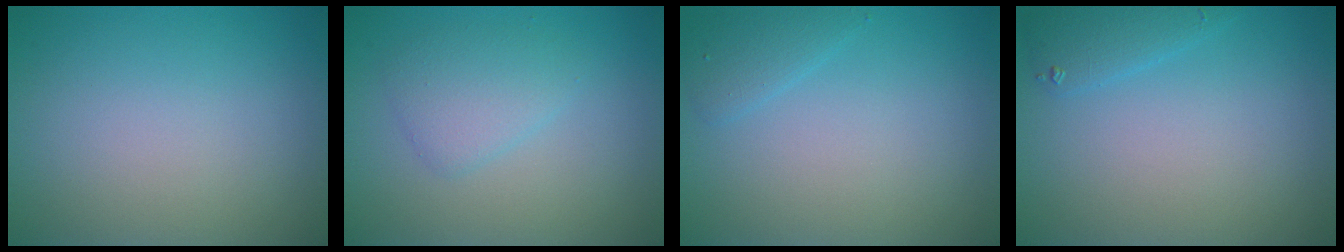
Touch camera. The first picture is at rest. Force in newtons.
{"total": 2.4, "press": 2.4, "slide": 0.1}
{"total": 1.4, "press": 1.4, "slide": 0.1}
{"total": 1.7, "press": 1.7, "slide": 0.2}